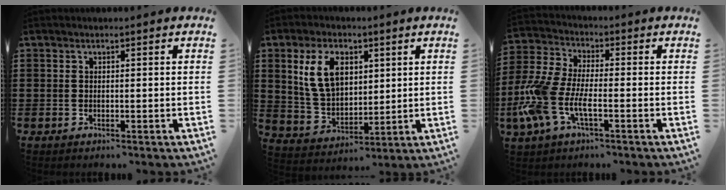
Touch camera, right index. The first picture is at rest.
{"total": 9.3, "force": [3.1, 5.8, 6.4], "torque": [-0.151, 0.010, 0.053]}
{"total": 8.7, "force": [-3.2, 3.5, 7.3], "torque": [-0.202, -0.020, -0.069]}